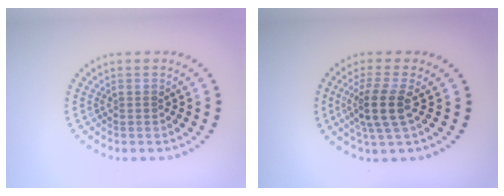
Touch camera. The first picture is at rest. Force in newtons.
{"total": 3.7, "press": 3.0, "slide": 2.2}